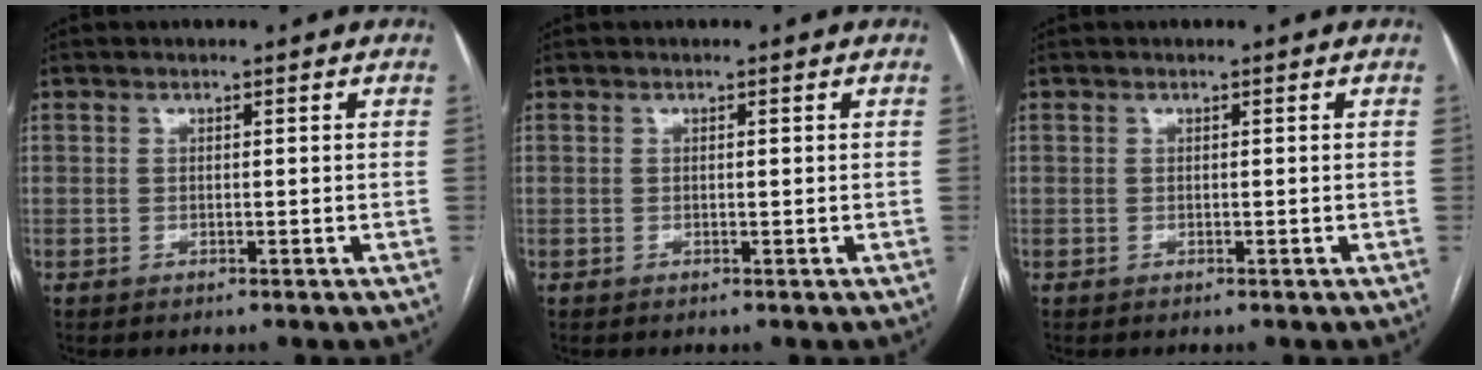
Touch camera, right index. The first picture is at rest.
{"total": 0.0}
{"total": 0.0}